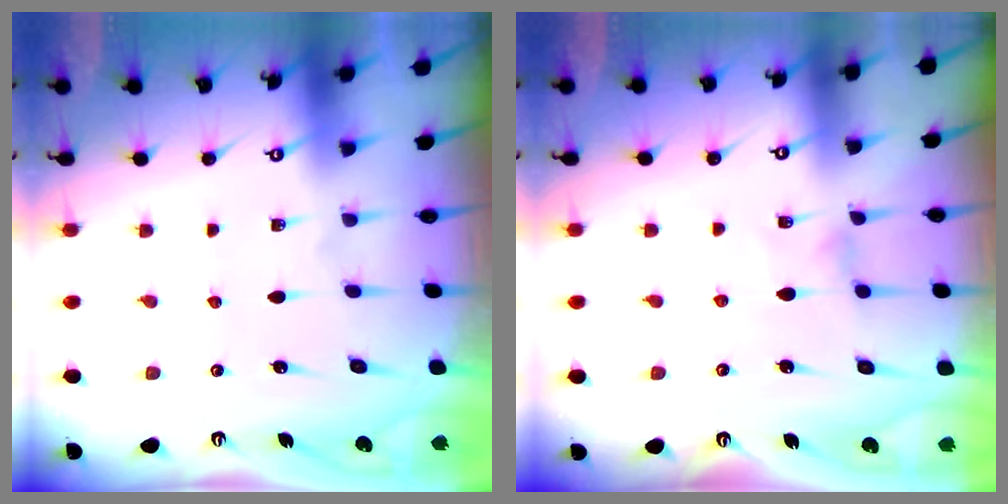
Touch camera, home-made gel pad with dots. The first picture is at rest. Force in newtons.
{"total": 0.8, "press": 0.8, "slide": 0.3}